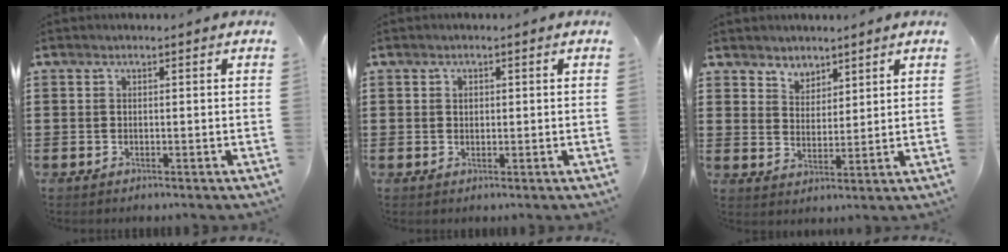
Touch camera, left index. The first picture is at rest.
{"total": 0.9, "force": [0.3, 0.8, 0.5], "torque": [-0.012, 0.004, 0.006]}
{"total": 3.9, "force": [3.3, 2.0, -0.4], "torque": [-0.009, -0.002, 0.062]}